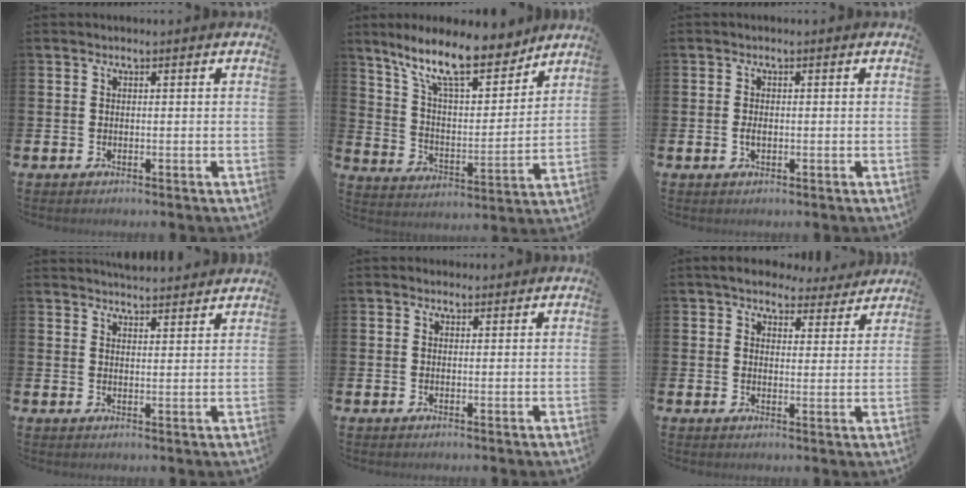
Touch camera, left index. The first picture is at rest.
{"total": 13.3, "force": [10.8, 3.6, 6.9], "torque": [-0.146, -0.058, 0.186]}
{"total": 1.2, "force": [-0.2, 0.7, 1.0], "torque": [-0.021, 0.005, -0.004]}
{"total": 3.8, "force": [3.8, 0.0, -0.2], "torque": [0.001, -0.023, 0.069]}
{"total": 1.0, "force": [0.8, 0.6, 0.1], "torque": [0.011, 0.003, 0.010]}
{"total": 5.6, "force": [5.0, 2.3, 1.0], "torque": [-0.026, -0.028, 0.089]}